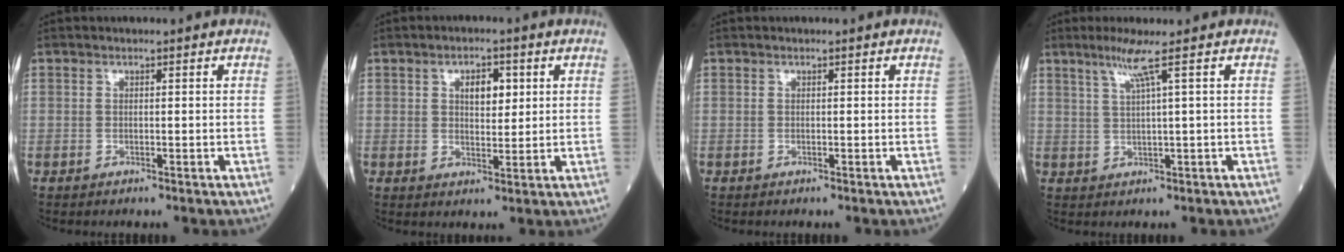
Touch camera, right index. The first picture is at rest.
{"total": 4.4, "force": [1.5, 2.1, 3.5], "torque": [-0.054, 0.004, 0.024]}
{"total": 0.0}
{"total": 3.9, "force": [2.1, -1.2, 3.1], "torque": [-0.066, -0.002, 0.046]}